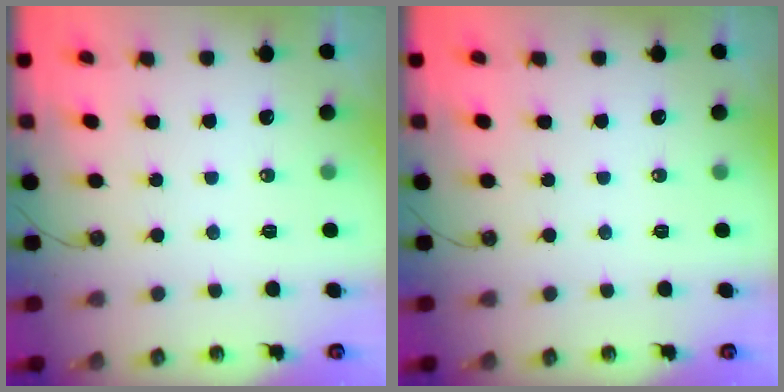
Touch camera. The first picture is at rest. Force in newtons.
{"total": 0.0}